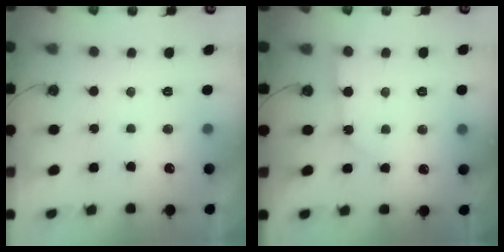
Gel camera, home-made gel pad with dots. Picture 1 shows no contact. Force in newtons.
{"total": 3.9, "press": 3.8, "slide": 0.6}